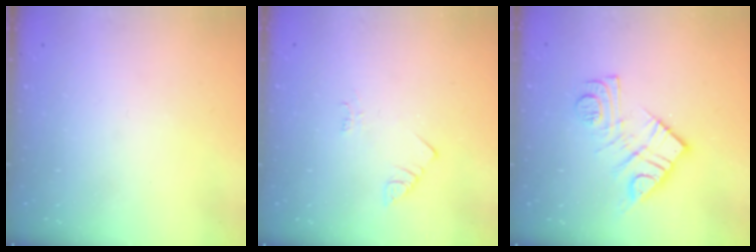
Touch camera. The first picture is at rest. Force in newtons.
{"total": 2.2, "press": 2.2, "slide": 0.6}
{"total": 14.5, "press": 14.4, "slide": 1.0}